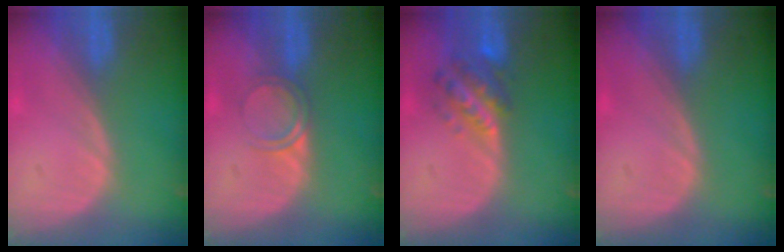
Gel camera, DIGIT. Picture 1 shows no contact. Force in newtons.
{"total": 2.8, "press": 2.8, "slide": 0.2}
{"total": 5.9, "press": 5.7, "slide": 1.2}
{"total": 0.0}